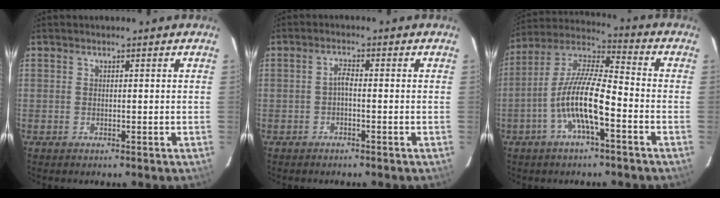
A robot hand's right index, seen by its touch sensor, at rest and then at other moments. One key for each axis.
{"total": 1.5, "fx": -0.7, "fy": 0.4, "fz": 1.3, "tx": -0.026, "ty": 0.006, "tz": -0.015}
{"total": 12.3, "fx": -4.7, "fy": 2.6, "fz": 11.1, "tx": -0.223, "ty": 0.005, "tz": -0.093}